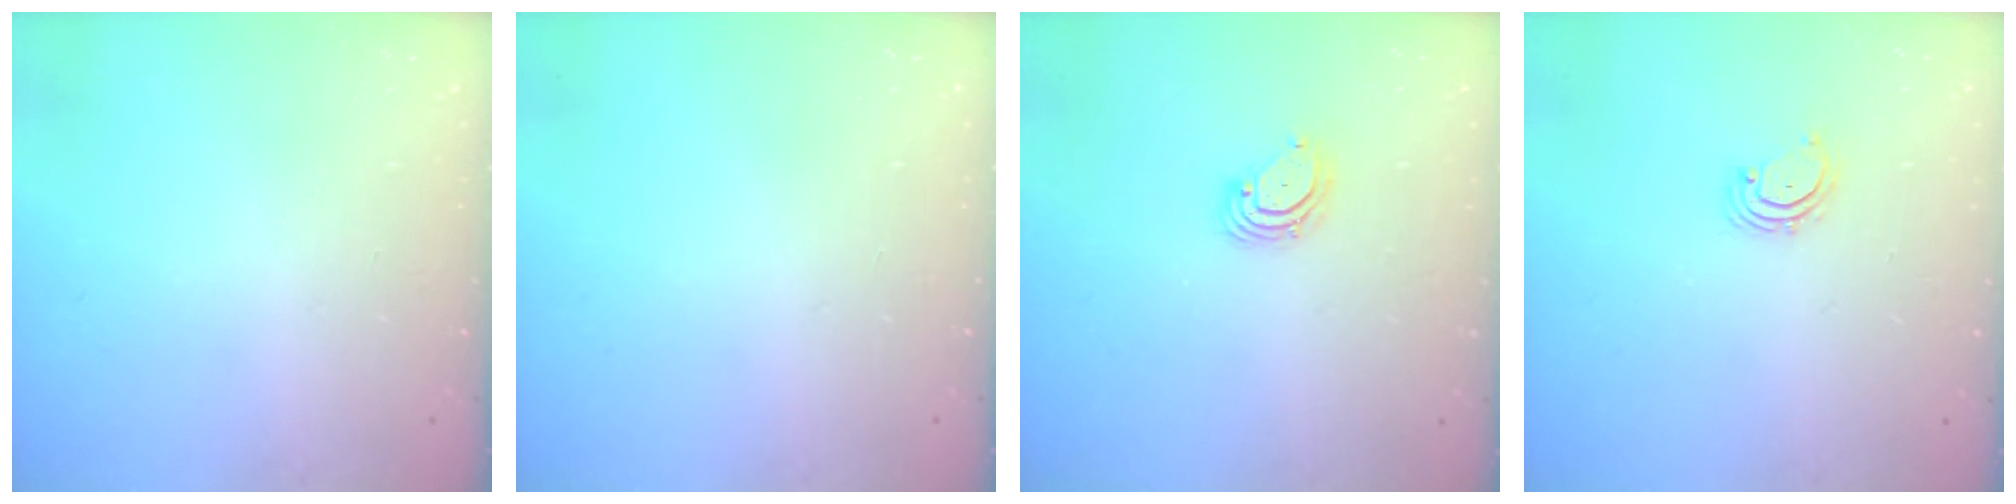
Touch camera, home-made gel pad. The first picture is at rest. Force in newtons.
{"total": 0.0}
{"total": 3.6, "press": 3.6, "slide": 0.3}
{"total": 2.3, "press": 2.3, "slide": 0.5}